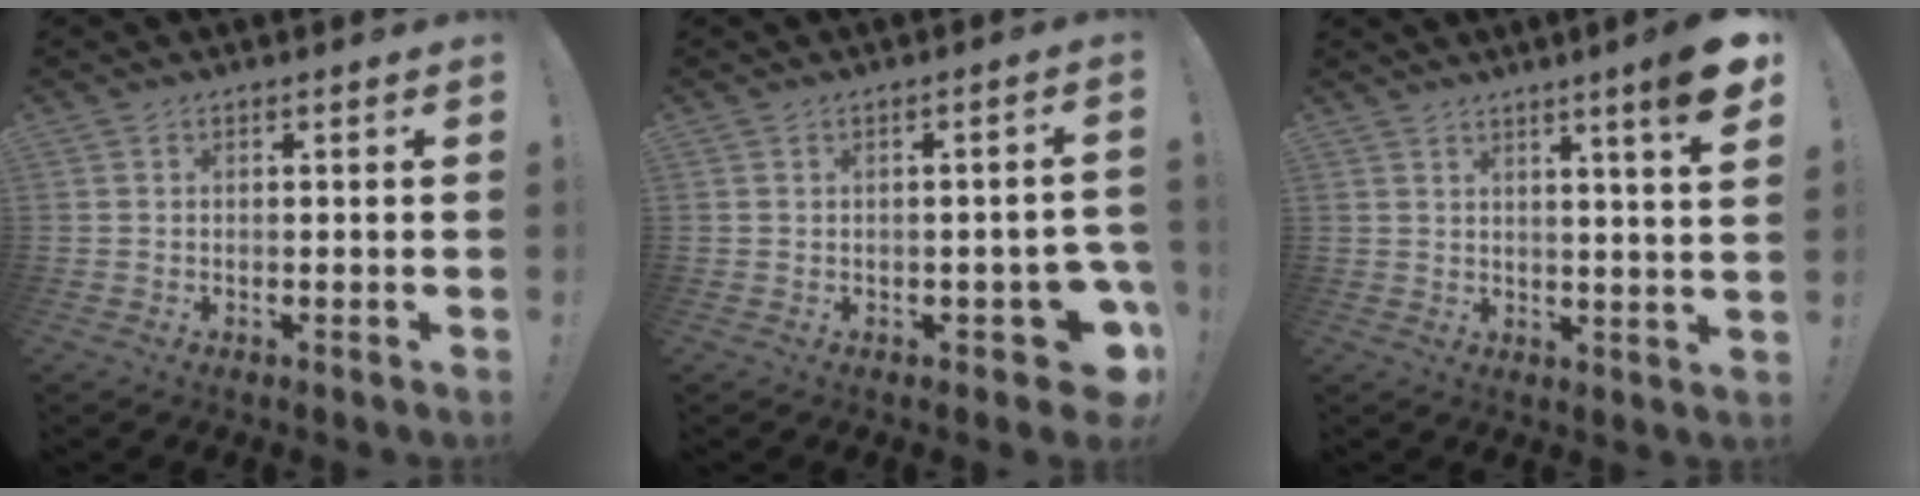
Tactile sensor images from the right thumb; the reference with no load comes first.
{"total": 7.6, "force": [-2.8, 3.5, 6.1], "torque": [-0.070, 0.012, -0.037]}
{"total": 8.6, "force": [4.5, -0.6, 7.3], "torque": [-0.099, -0.033, 0.067]}